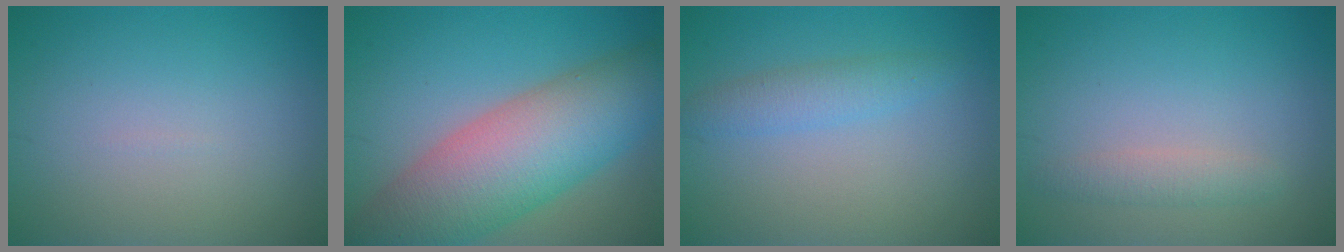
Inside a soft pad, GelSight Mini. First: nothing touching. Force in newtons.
{"total": 10.9, "press": 10.9, "slide": 0.6}
{"total": 2.3, "press": 2.3, "slide": 0.1}
{"total": 1.6, "press": 1.6, "slide": 0.0}